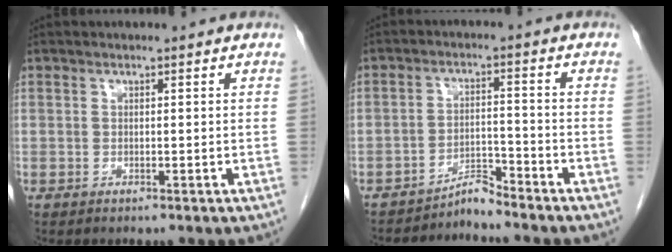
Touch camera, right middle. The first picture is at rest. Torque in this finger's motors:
{"motor_torque": [-0.15, -0.38, 0.00, 0.00]}